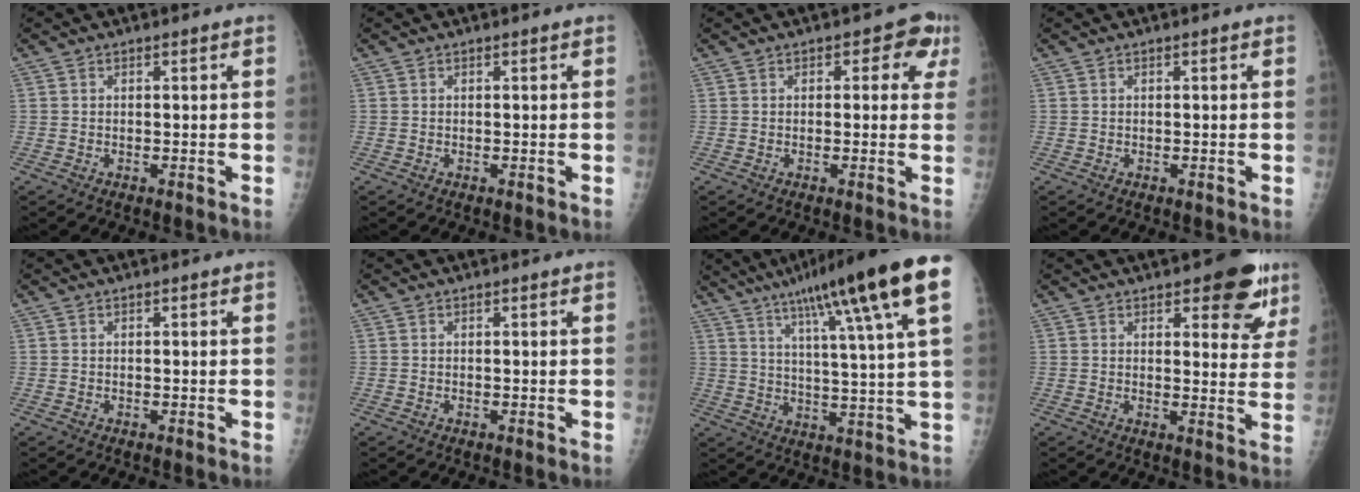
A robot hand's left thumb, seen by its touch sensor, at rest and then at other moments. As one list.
[{"total": 0.0}, {"total": 5.1, "force": [1.7, 3.2, 3.5], "torque": [0.003, 0.001, 0.007]}, {"total": 0.0}, {"total": 0.0}, {"total": 0.0}, {"total": 22.2, "force": [11.7, 1.8, 18.7], "torque": [-0.282, -0.012, 0.165]}, {"total": 10.2, "force": [5.9, 4.1, 7.2], "torque": [-0.047, -0.027, 0.071]}]